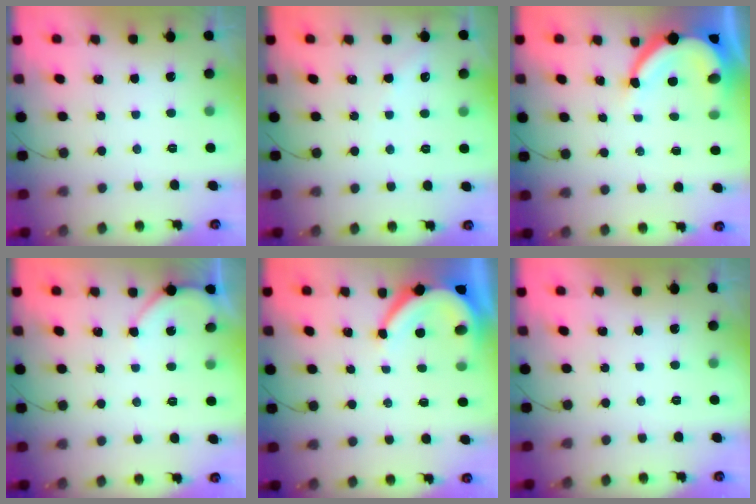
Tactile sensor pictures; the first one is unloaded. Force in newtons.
{"total": 3.0, "press": 3.0, "slide": 0.4}
{"total": 9.9, "press": 9.8, "slide": 1.1}
{"total": 3.2, "press": 3.2, "slide": 0.4}
{"total": 7.0, "press": 7.0, "slide": 0.4}
{"total": 0.0}